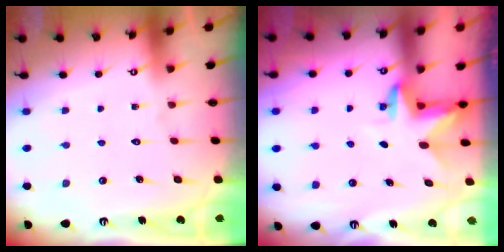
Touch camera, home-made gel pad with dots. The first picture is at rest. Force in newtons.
{"total": 3.4, "press": 3.4, "slide": 0.1}